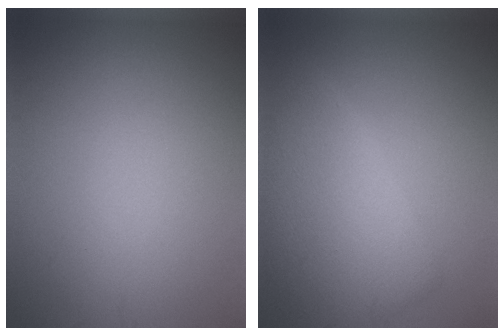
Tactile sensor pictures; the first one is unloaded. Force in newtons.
{"total": 6.8, "press": 6.8, "slide": 0.1}